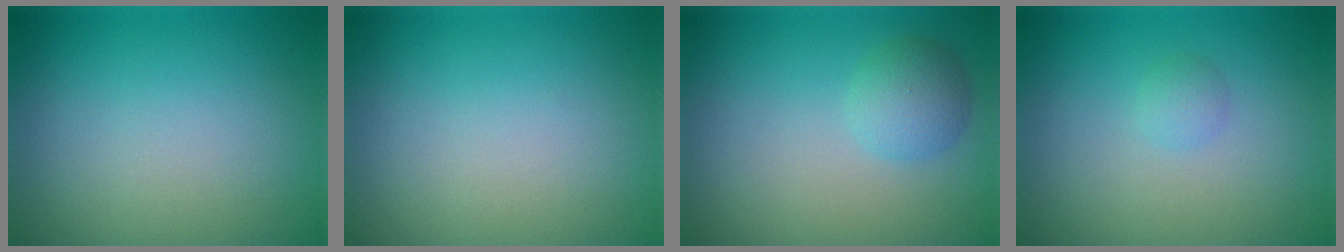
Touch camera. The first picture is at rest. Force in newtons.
{"total": 0.0}
{"total": 2.5, "press": 2.5, "slide": 0.2}
{"total": 1.0, "press": 1.0, "slide": 0.0}